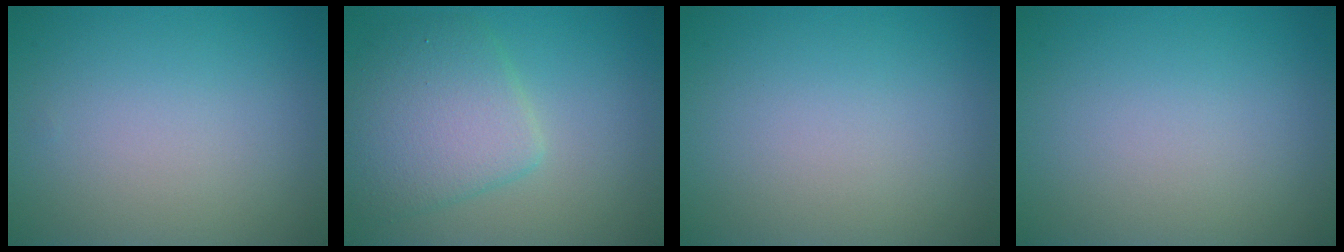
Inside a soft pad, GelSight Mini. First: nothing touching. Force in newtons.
{"total": 5.3, "press": 5.3, "slide": 0.2}
{"total": 0.0}
{"total": 0.0}